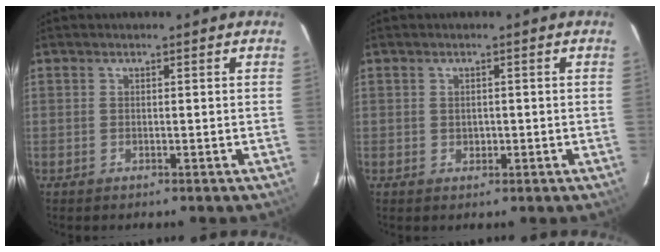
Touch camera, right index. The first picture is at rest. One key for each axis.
{"total": 1.5, "fx": -0.3, "fy": 1.3, "fz": 0.7, "tx": -0.008, "ty": 0.003, "tz": -0.003}